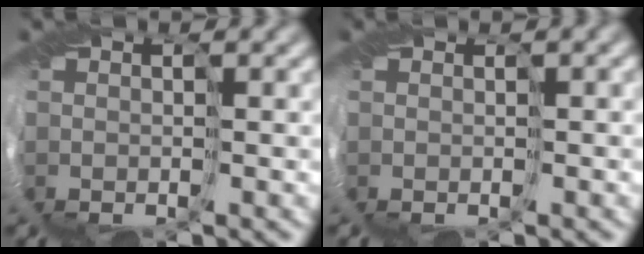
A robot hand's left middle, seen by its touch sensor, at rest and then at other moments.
{"total": 1.7, "force": [-0.6, -1.3, -0.9], "torque": [0.009, -0.010, 0.005]}